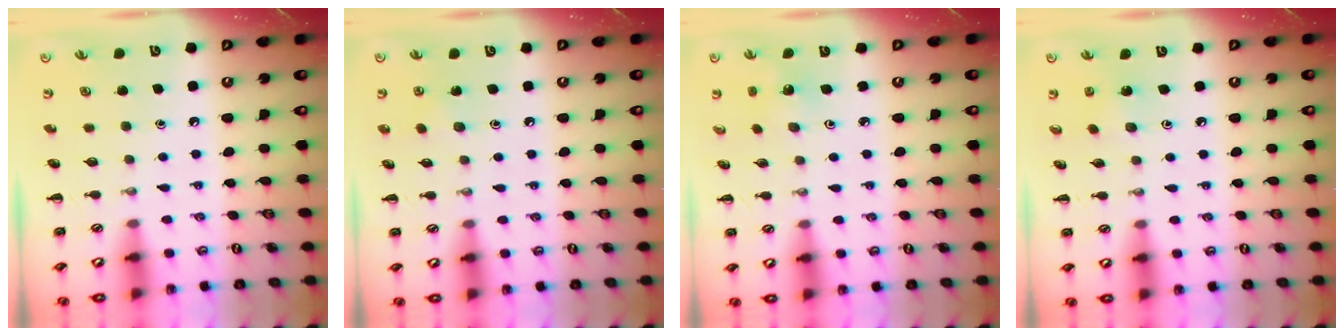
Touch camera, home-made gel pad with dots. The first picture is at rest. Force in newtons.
{"total": 5.6, "press": 5.4, "slide": 1.7}
{"total": 1.6, "press": 1.5, "slide": 0.6}
{"total": 1.8, "press": 1.7, "slide": 0.6}